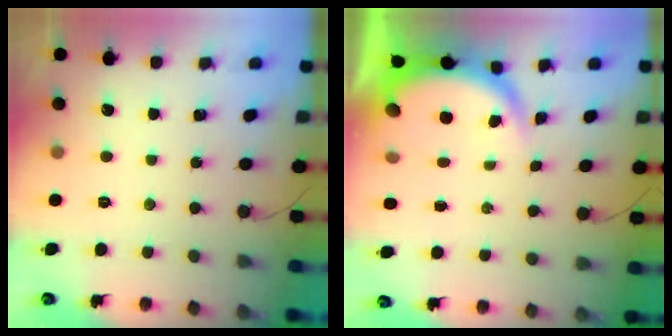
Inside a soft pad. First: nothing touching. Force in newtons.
{"total": 5.1, "press": 5.1, "slide": 0.2}